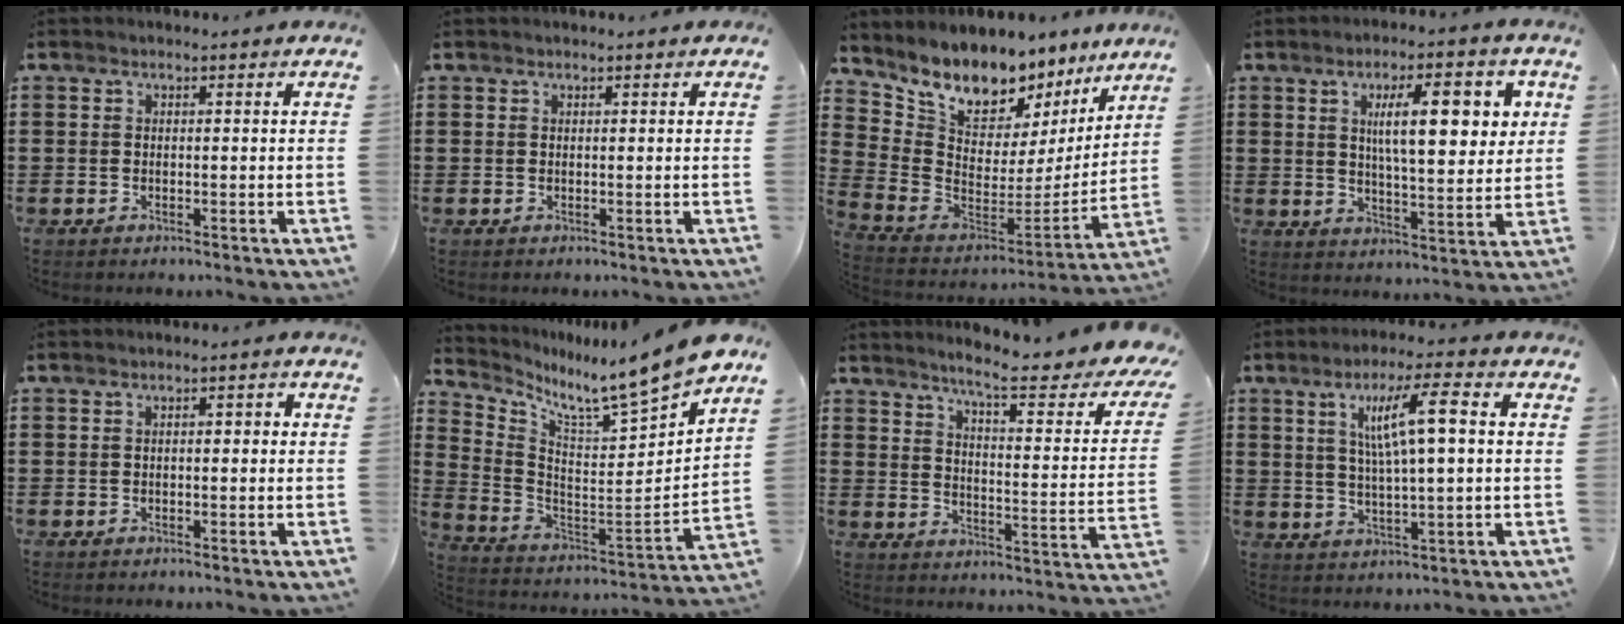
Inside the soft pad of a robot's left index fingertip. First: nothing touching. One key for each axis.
{"total": 0.0}
{"total": 8.1, "fx": 7.2, "fy": 3.4, "fz": 1.4, "tx": -0.071, "ty": -0.067, "tz": 0.128}
{"total": 11.5, "fx": 3.8, "fy": 3.7, "fz": 10.2, "tx": -0.160, "ty": -0.002, "tz": 0.055}
{"total": 1.3, "fx": -0.4, "fy": 0.4, "fz": 1.1, "tx": -0.022, "ty": 0.001, "tz": -0.010}
{"total": 8.6, "fx": 8.1, "fy": -0.5, "fz": 2.9, "tx": -0.079, "ty": -0.077, "tz": 0.121}
{"total": 7.2, "fx": 5.8, "fy": -0.2, "fz": 4.3, "tx": -0.084, "ty": -0.049, "tz": 0.085}
{"total": 8.8, "fx": 2.2, "fy": 1.4, "fz": 8.4, "tx": -0.165, "ty": 0.006, "tz": 0.033}